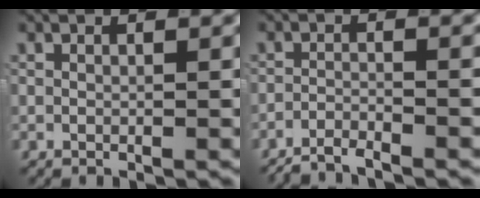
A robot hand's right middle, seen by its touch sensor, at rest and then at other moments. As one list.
[{"total": 3.5, "force": [-3.4, 0.5, 0.8], "torque": [-0.011, -0.005, -0.062]}]